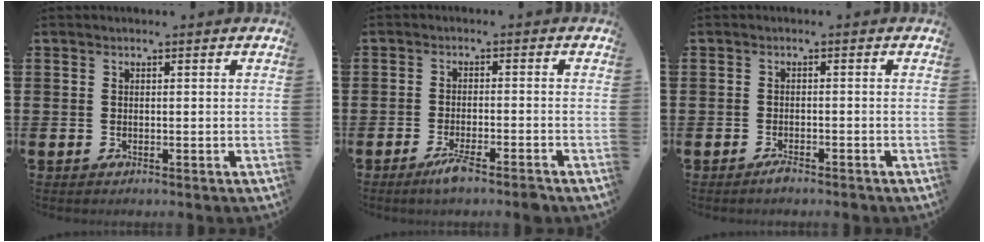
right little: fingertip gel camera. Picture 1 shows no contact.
{"total": 3.4, "force": [-2.3, 0.0, 2.5], "torque": [-0.039, -0.002, -0.040]}
{"total": 1.3, "force": [-1.1, 0.2, 0.7], "torque": [-0.016, 0.000, -0.022]}